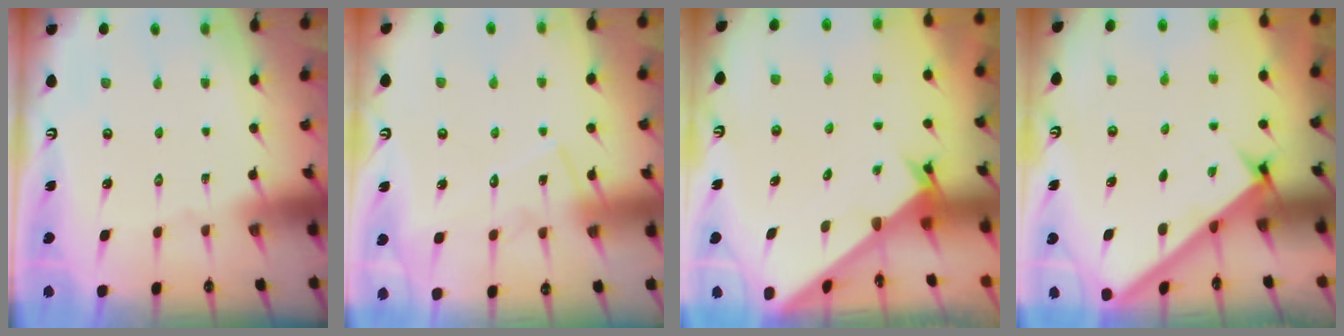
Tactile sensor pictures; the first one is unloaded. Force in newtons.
{"total": 11.8, "press": 11.8, "slide": 0.6}
{"total": 2.4, "press": 2.4, "slide": 0.2}
{"total": 2.7, "press": 2.7, "slide": 0.4}